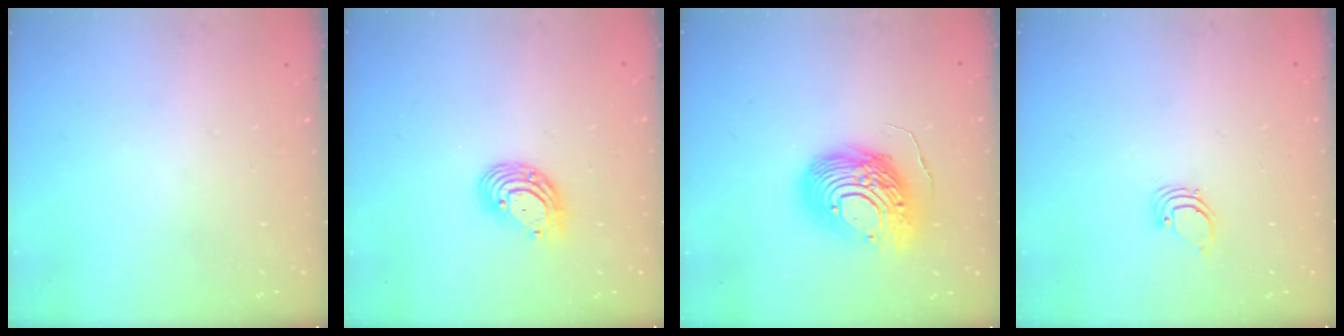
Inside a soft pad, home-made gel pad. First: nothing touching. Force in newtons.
{"total": 9.0, "press": 8.8, "slide": 1.9}
{"total": 16.1, "press": 16.1, "slide": 1.4}
{"total": 1.9, "press": 1.9, "slide": 0.1}